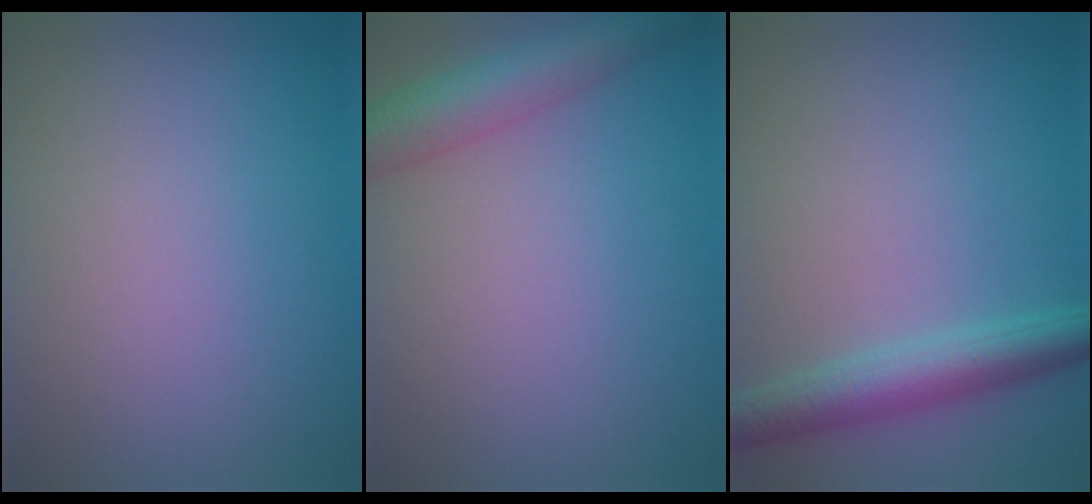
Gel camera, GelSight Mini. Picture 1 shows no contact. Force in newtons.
{"total": 4.9, "press": 4.9, "slide": 0.2}
{"total": 4.2, "press": 4.2, "slide": 0.1}